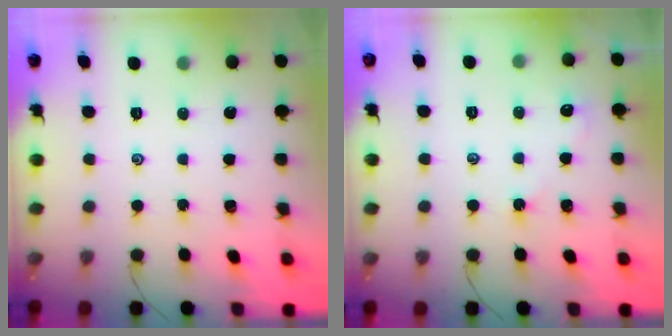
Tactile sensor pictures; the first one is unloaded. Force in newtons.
{"total": 1.9, "press": 1.8, "slide": 0.4}